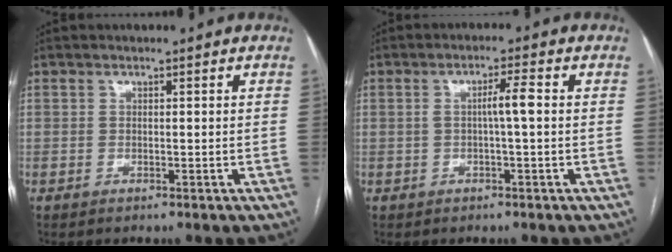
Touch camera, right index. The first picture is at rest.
{"total": 3.4, "force": [0.1, -0.1, 3.4], "torque": [-0.061, 0.005, 0.001]}